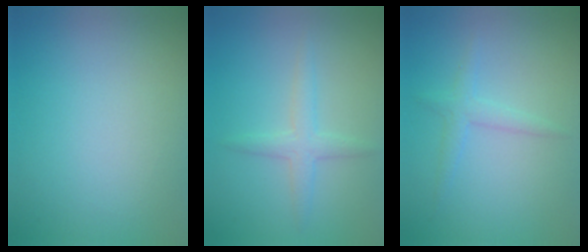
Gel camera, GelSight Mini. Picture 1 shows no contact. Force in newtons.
{"total": 2.2, "press": 2.2, "slide": 0.1}
{"total": 1.6, "press": 1.6, "slide": 0.1}